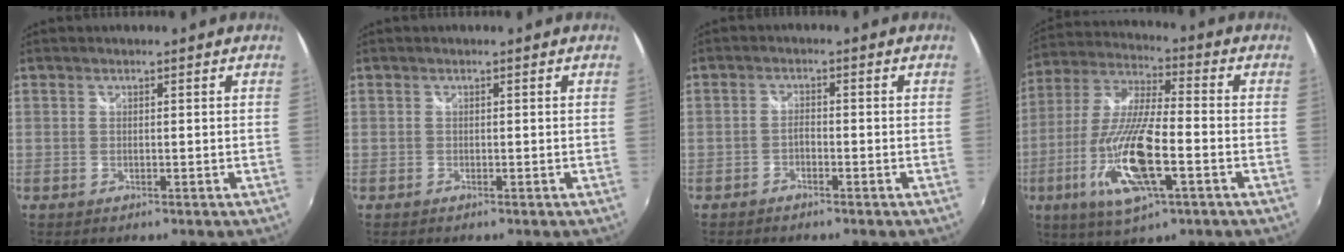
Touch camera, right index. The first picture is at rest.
{"total": 0.0}
{"total": 1.7, "force": [-1.4, 0.5, 0.8], "torque": [-0.022, 0.004, -0.027]}
{"total": 18.1, "force": [-6.4, 4.9, 16.2], "torque": [-0.339, -0.024, -0.120]}